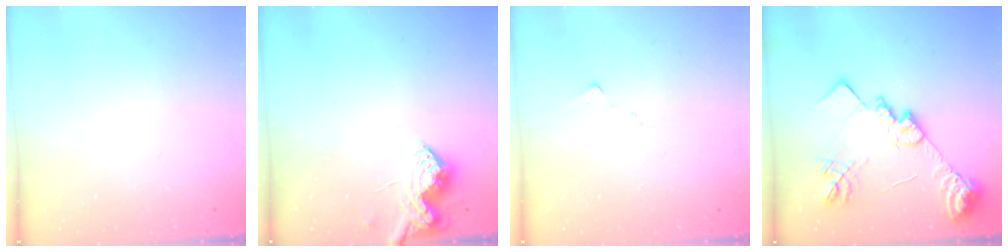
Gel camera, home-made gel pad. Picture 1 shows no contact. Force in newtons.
{"total": 9.1, "press": 9.1, "slide": 0.3}
{"total": 5.3, "press": 5.3, "slide": 0.6}
{"total": 20.8, "press": 20.8, "slide": 1.8}